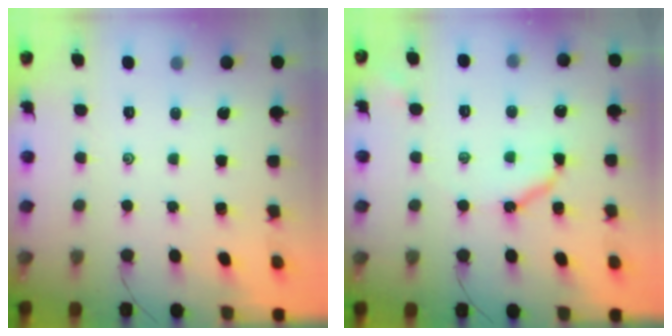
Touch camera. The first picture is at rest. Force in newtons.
{"total": 7.9, "press": 7.8, "slide": 0.7}